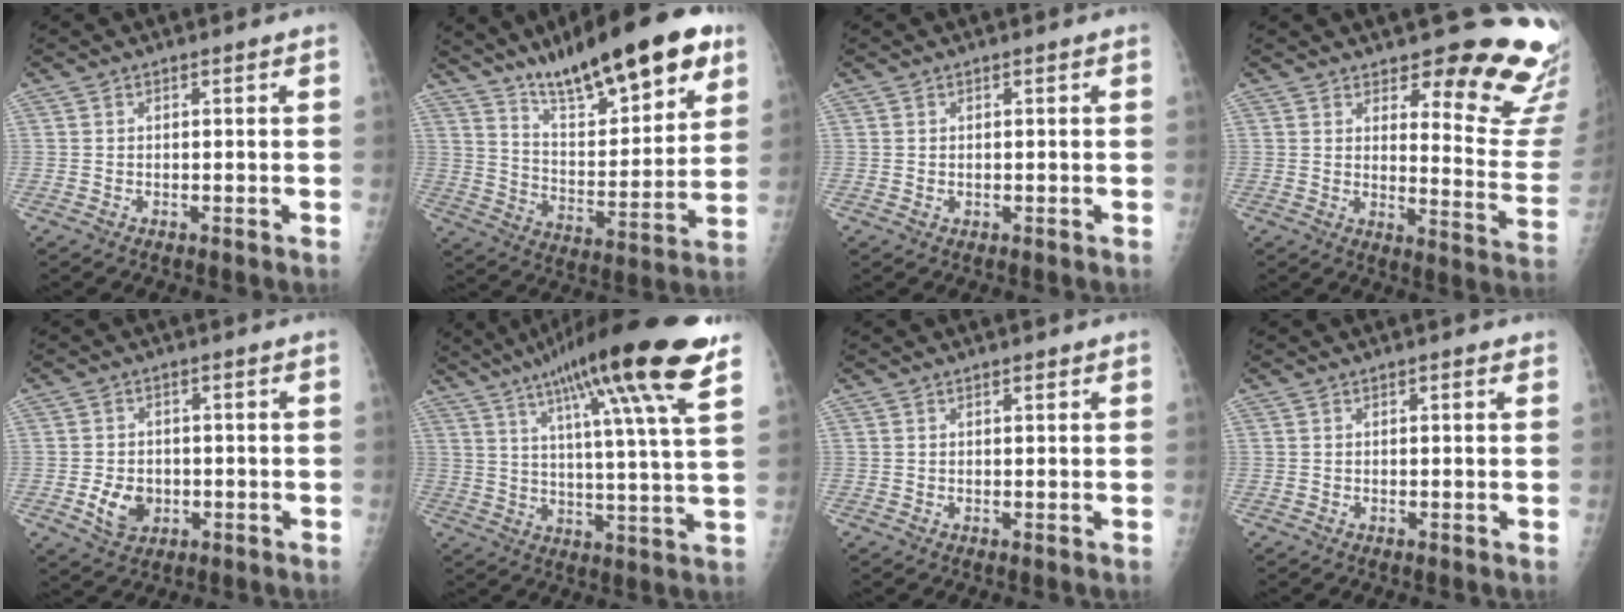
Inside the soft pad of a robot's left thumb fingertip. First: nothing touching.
{"total": 23.3, "force": [15.2, 6.5, 16.4], "torque": [-0.219, -0.060, 0.247]}
{"total": 0.8, "force": [0.3, 0.6, 0.5], "torque": [-0.004, -0.001, 0.006]}
{"total": 17.6, "force": [13.8, 4.8, 9.7], "torque": [-0.072, -0.125, 0.162]}
{"total": 5.6, "force": [-1.2, 4.3, 3.4], "torque": [-0.046, 0.000, -0.014]}
{"total": 23.1, "force": [14.1, 1.9, 18.1], "torque": [-0.272, -0.037, 0.207]}
{"total": 1.1, "force": [0.8, 0.4, 0.6], "torque": [-0.007, -0.004, 0.011]}
{"total": 1.1, "force": [0.7, 0.4, 0.8], "torque": [-0.010, -0.002, 0.008]}